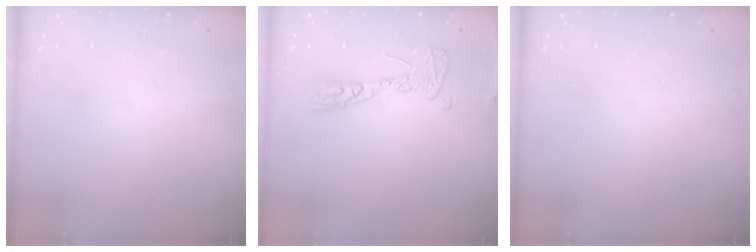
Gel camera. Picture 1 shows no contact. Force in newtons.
{"total": 13.2, "press": 13.2, "slide": 1.3}
{"total": 0.0}